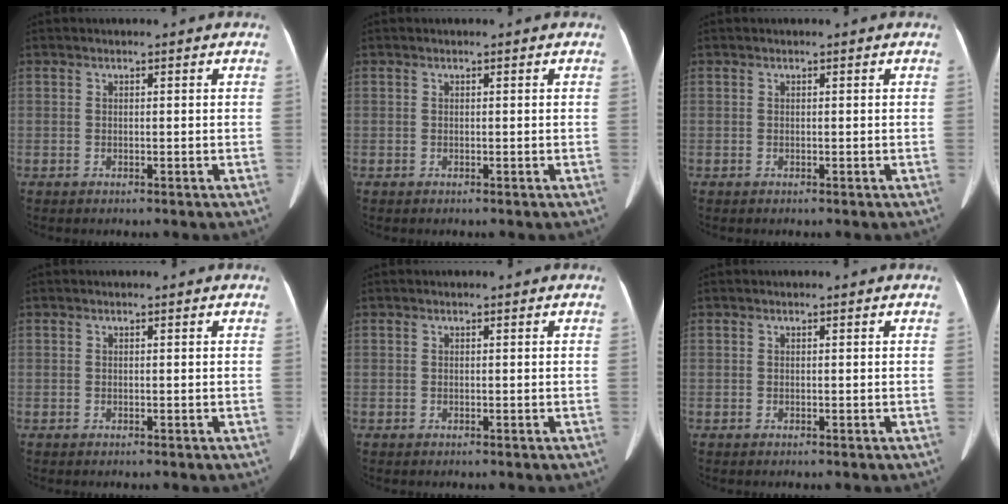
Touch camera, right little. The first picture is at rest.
{"total": 0.0}
{"total": 0.0}
{"total": 0.0}
{"total": 0.0}
{"total": 0.0}